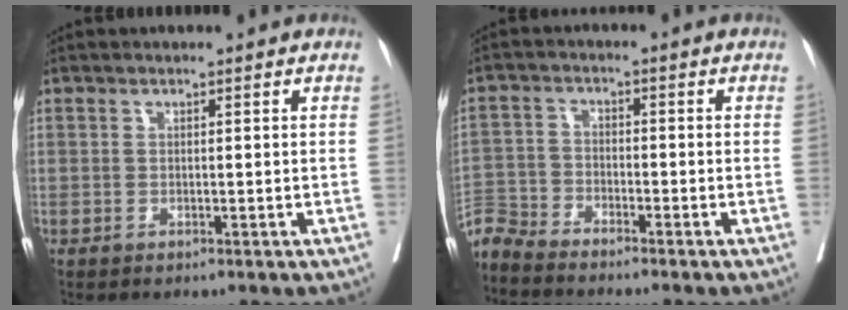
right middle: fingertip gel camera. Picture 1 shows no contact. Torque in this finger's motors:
{"motor_torque": [0.17, -0.17, 0.01, 0.00]}